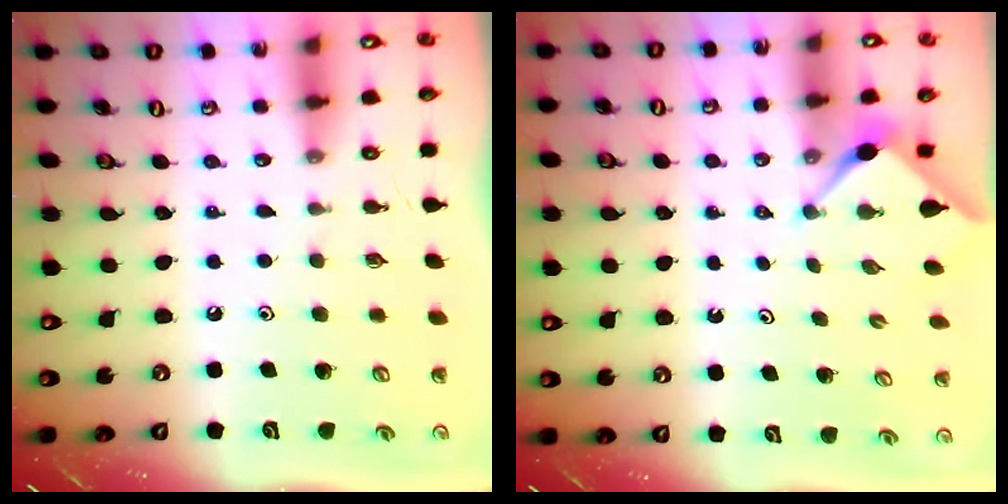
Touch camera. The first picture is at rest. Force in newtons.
{"total": 2.9, "press": 2.9, "slide": 0.2}